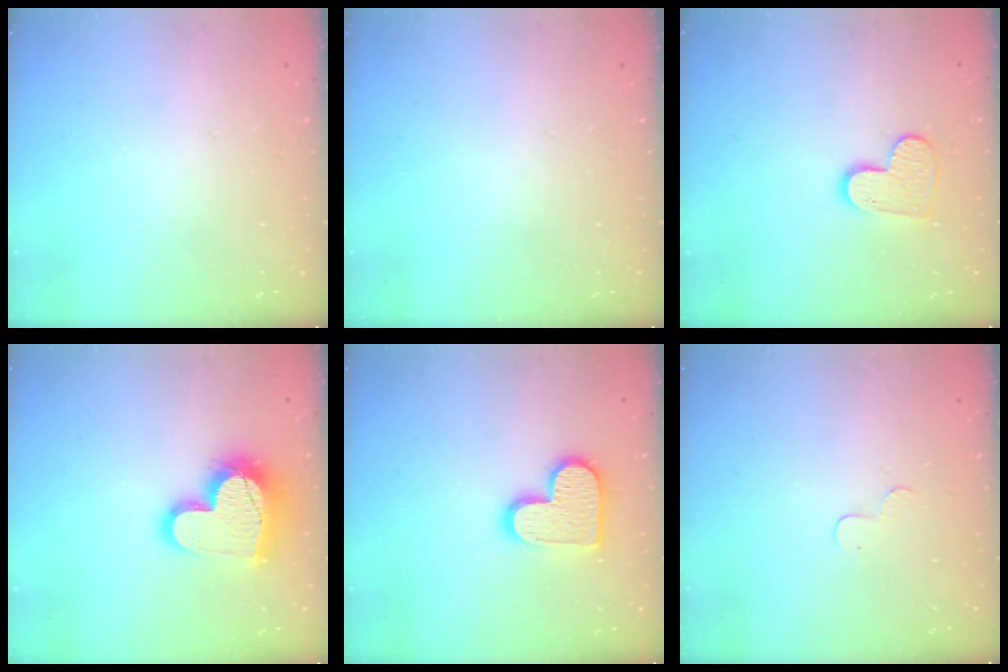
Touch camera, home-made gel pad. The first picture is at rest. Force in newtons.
{"total": 0.0}
{"total": 9.0, "press": 9.0, "slide": 0.7}
{"total": 19.3, "press": 19.2, "slide": 1.4}
{"total": 13.4, "press": 13.4, "slide": 0.8}
{"total": 3.4, "press": 3.4, "slide": 0.3}